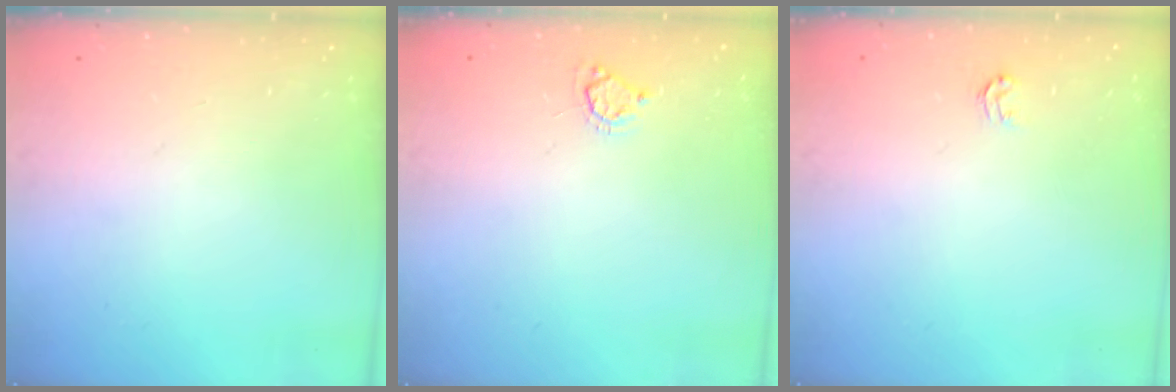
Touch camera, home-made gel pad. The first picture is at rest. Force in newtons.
{"total": 5.0, "press": 5.0, "slide": 0.4}
{"total": 2.9, "press": 2.9, "slide": 0.1}